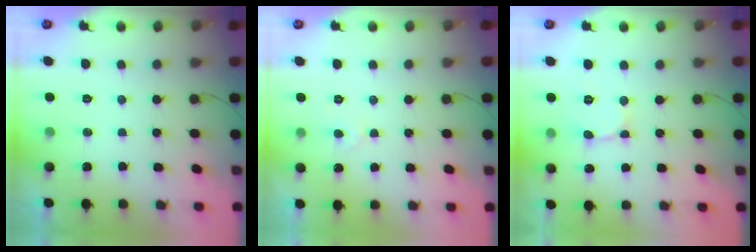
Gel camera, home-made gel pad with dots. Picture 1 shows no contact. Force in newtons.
{"total": 3.3, "press": 3.3, "slide": 0.4}
{"total": 2.6, "press": 2.6, "slide": 0.2}